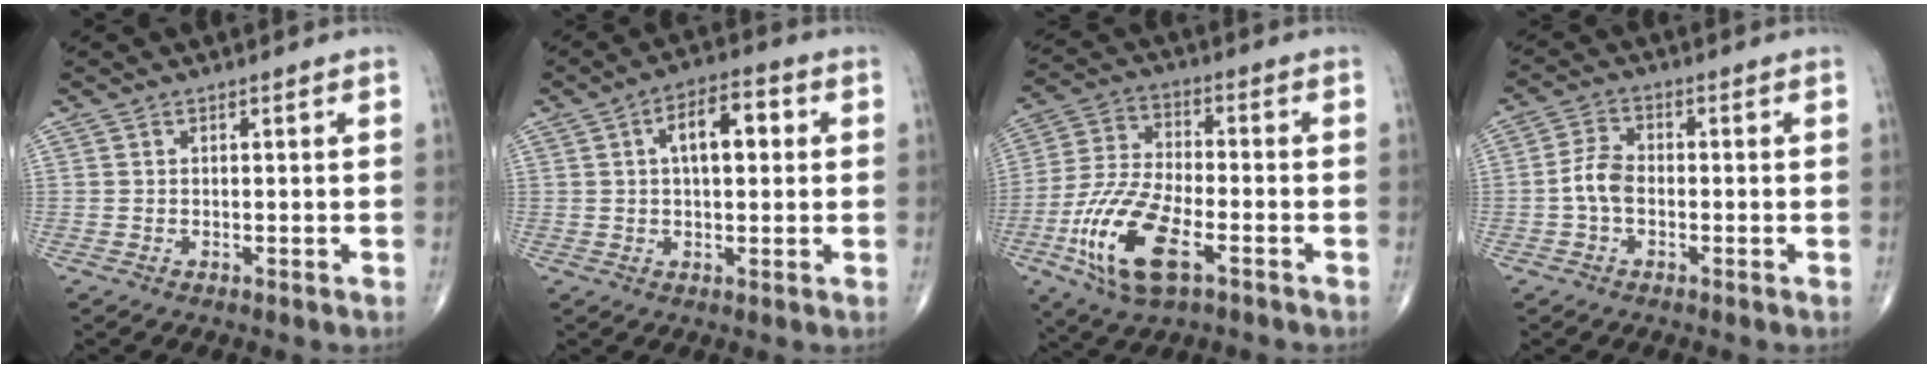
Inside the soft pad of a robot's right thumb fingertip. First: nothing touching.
{"total": 8.8, "force": [1.8, 4.3, 7.4], "torque": [-0.096, 0.017, 0.020]}
{"total": 16.1, "force": [-6.6, 6.8, 13.0], "torque": [-0.271, 0.013, -0.122]}
{"total": 4.6, "force": [-1.1, 2.8, 3.5], "torque": [-0.070, 0.017, -0.028]}